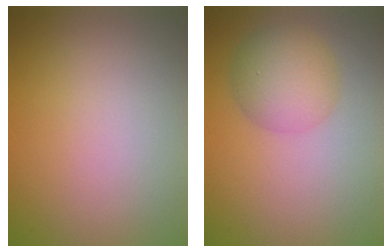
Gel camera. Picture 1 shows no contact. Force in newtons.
{"total": 4.2, "press": 4.2, "slide": 0.1}